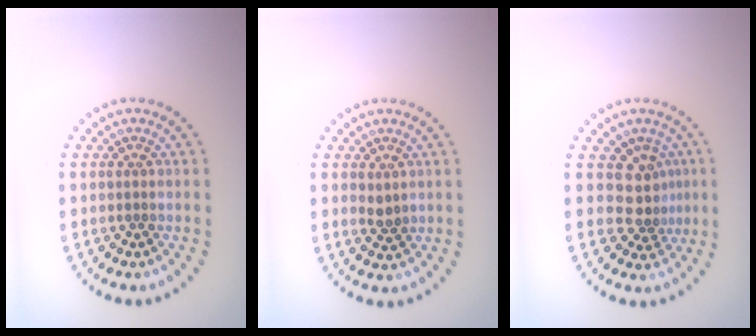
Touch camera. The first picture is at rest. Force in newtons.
{"total": 1.1, "press": 1.0, "slide": 0.5}
{"total": 2.9, "press": 2.1, "slide": 2.0}